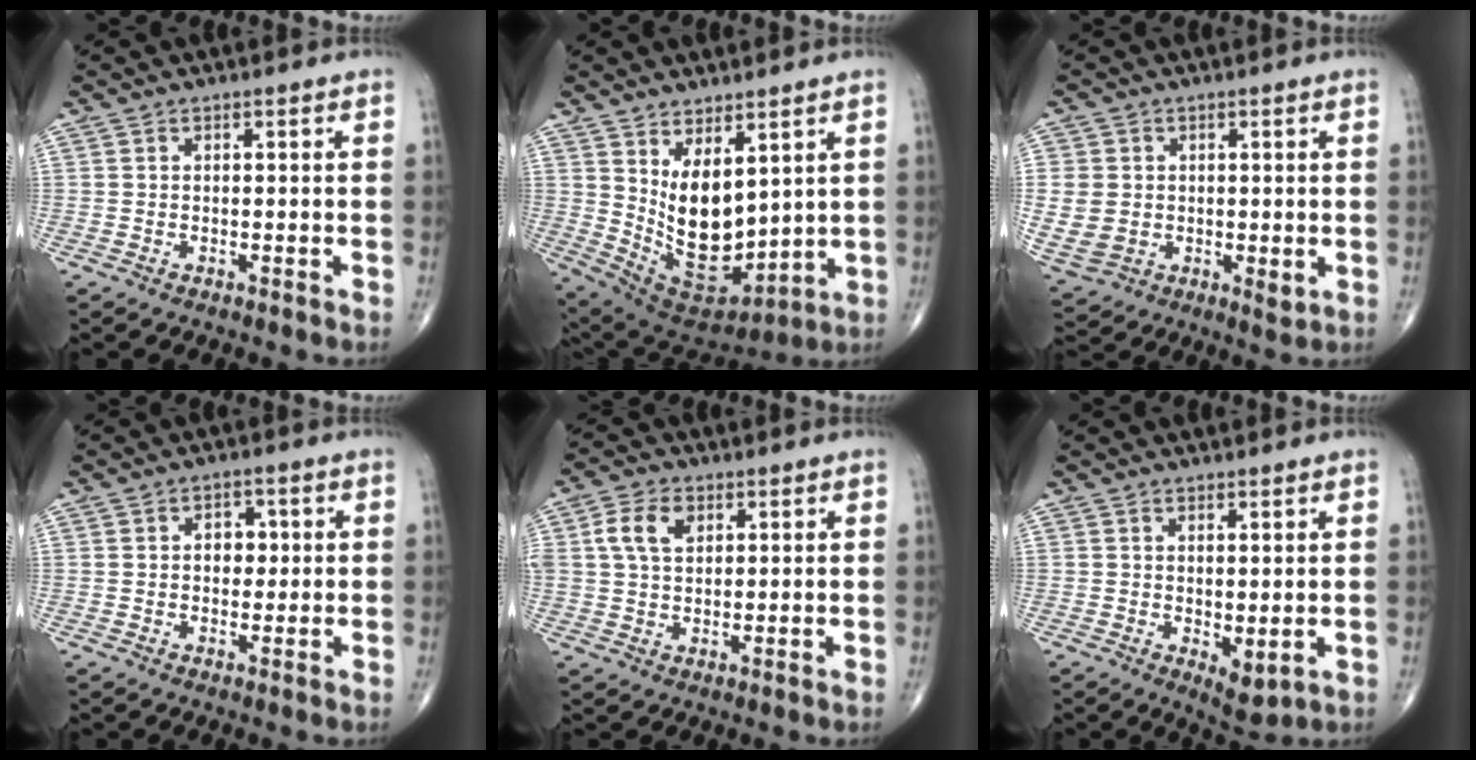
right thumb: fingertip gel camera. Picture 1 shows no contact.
{"total": 14.7, "force": [3.5, 7.9, 11.8], "torque": [-0.168, -0.039, 0.095]}
{"total": 11.8, "force": [-0.3, 9.1, 7.5], "torque": [-0.153, -0.006, 0.013]}
{"total": 4.1, "force": [0.5, 3.0, 2.7], "torque": [-0.013, 0.005, 0.003]}
{"total": 6.9, "force": [2.2, 4.7, 4.5], "torque": [-0.079, 0.003, 0.040]}
{"total": 4.2, "force": [-0.3, 1.9, 3.7], "torque": [-0.042, -0.014, 0.006]}